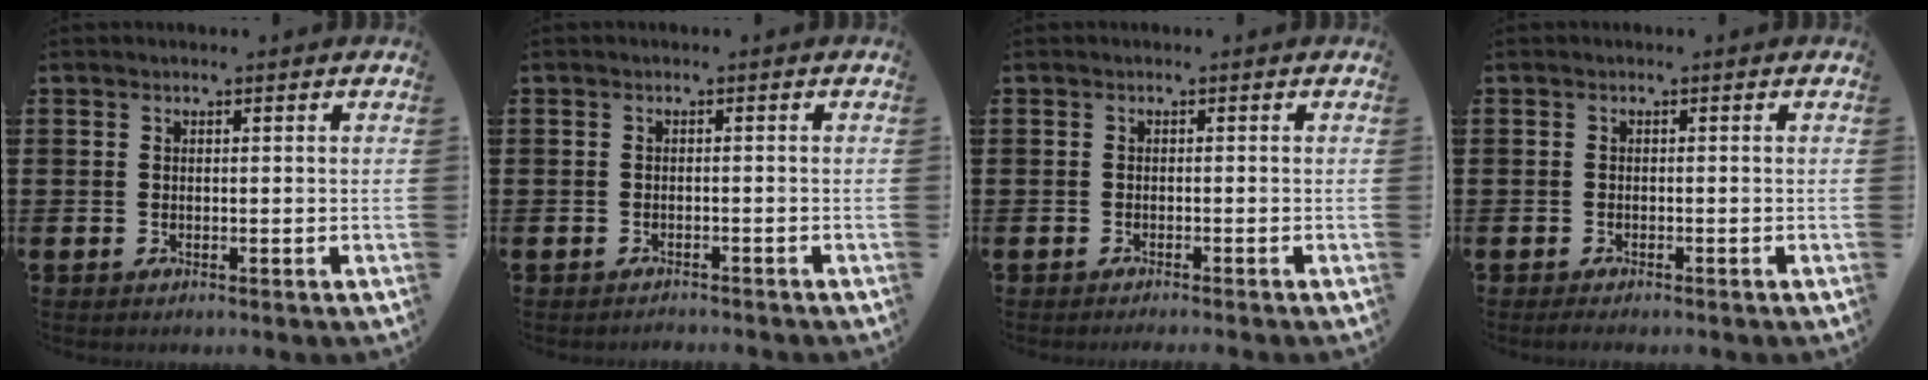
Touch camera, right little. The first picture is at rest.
{"total": 0.8, "force": [-0.8, 0.0, 0.0], "torque": [-0.001, 0.000, -0.016]}
{"total": 0.6, "force": [-0.5, -0.2, 0.1], "torque": [-0.001, -0.001, -0.011]}
{"total": 0.7, "force": [-0.5, 0.1, 0.4], "torque": [-0.008, -0.002, -0.010]}